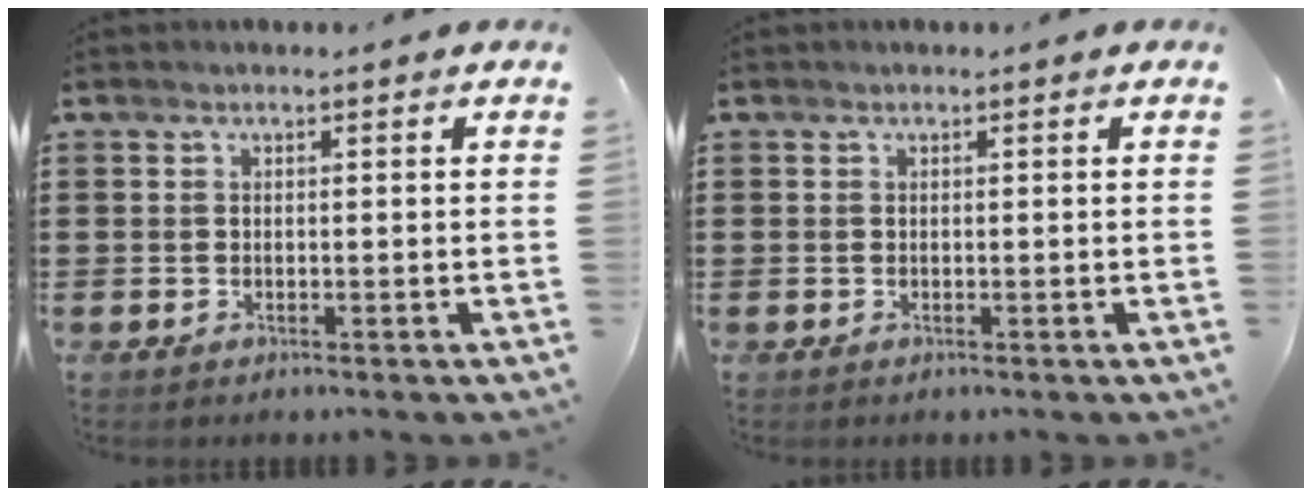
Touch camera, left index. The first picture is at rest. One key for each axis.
{"total": 0.0}